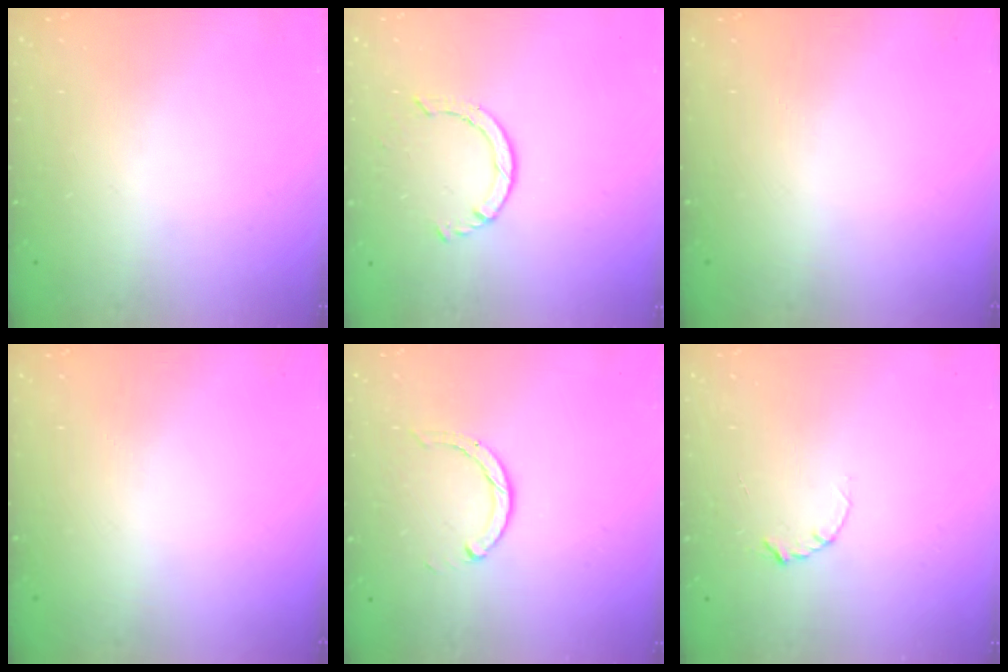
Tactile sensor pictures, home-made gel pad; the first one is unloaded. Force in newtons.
{"total": 2.2, "press": 2.2, "slide": 0.4}
{"total": 0.0}
{"total": 0.0}
{"total": 1.9, "press": 1.9, "slide": 0.2}
{"total": 2.9, "press": 2.9, "slide": 0.3}